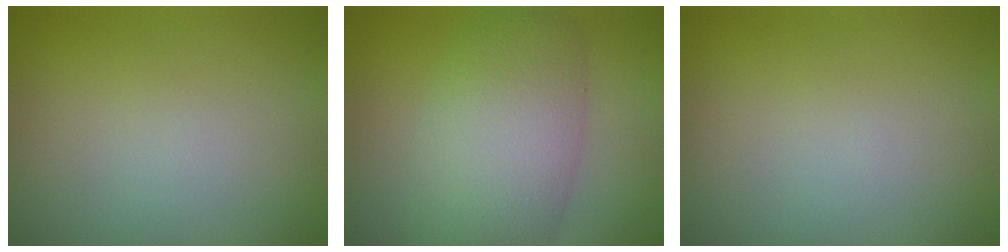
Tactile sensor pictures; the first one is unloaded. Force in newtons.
{"total": 7.8, "press": 7.8, "slide": 0.3}
{"total": 0.0}